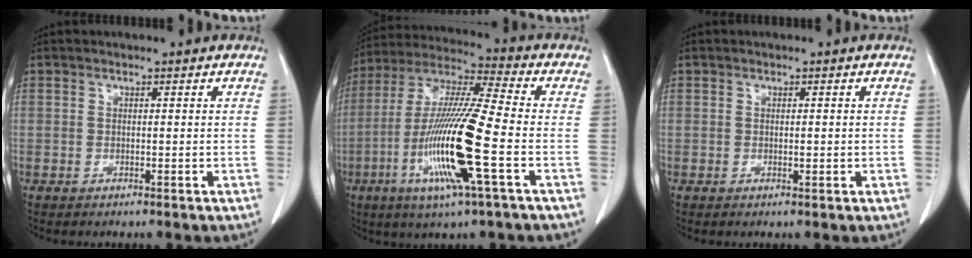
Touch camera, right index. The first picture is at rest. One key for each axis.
{"total": 17.1, "fx": -5.0, "fy": 0.2, "fz": 16.4, "tx": -0.334, "ty": -0.016, "tz": -0.099}
{"total": 0.8, "fx": 0.1, "fy": 0.5, "fz": 0.7, "tx": -0.006, "ty": 0.000, "tz": 0.004}